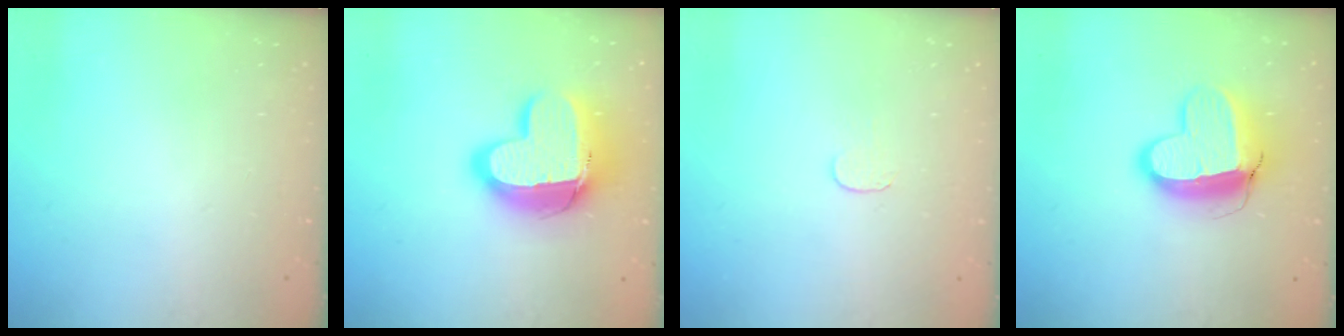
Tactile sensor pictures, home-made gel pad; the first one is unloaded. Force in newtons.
{"total": 17.0, "press": 17.0, "slide": 1.2}
{"total": 3.7, "press": 3.7, "slide": 0.4}
{"total": 13.1, "press": 13.0, "slide": 1.3}